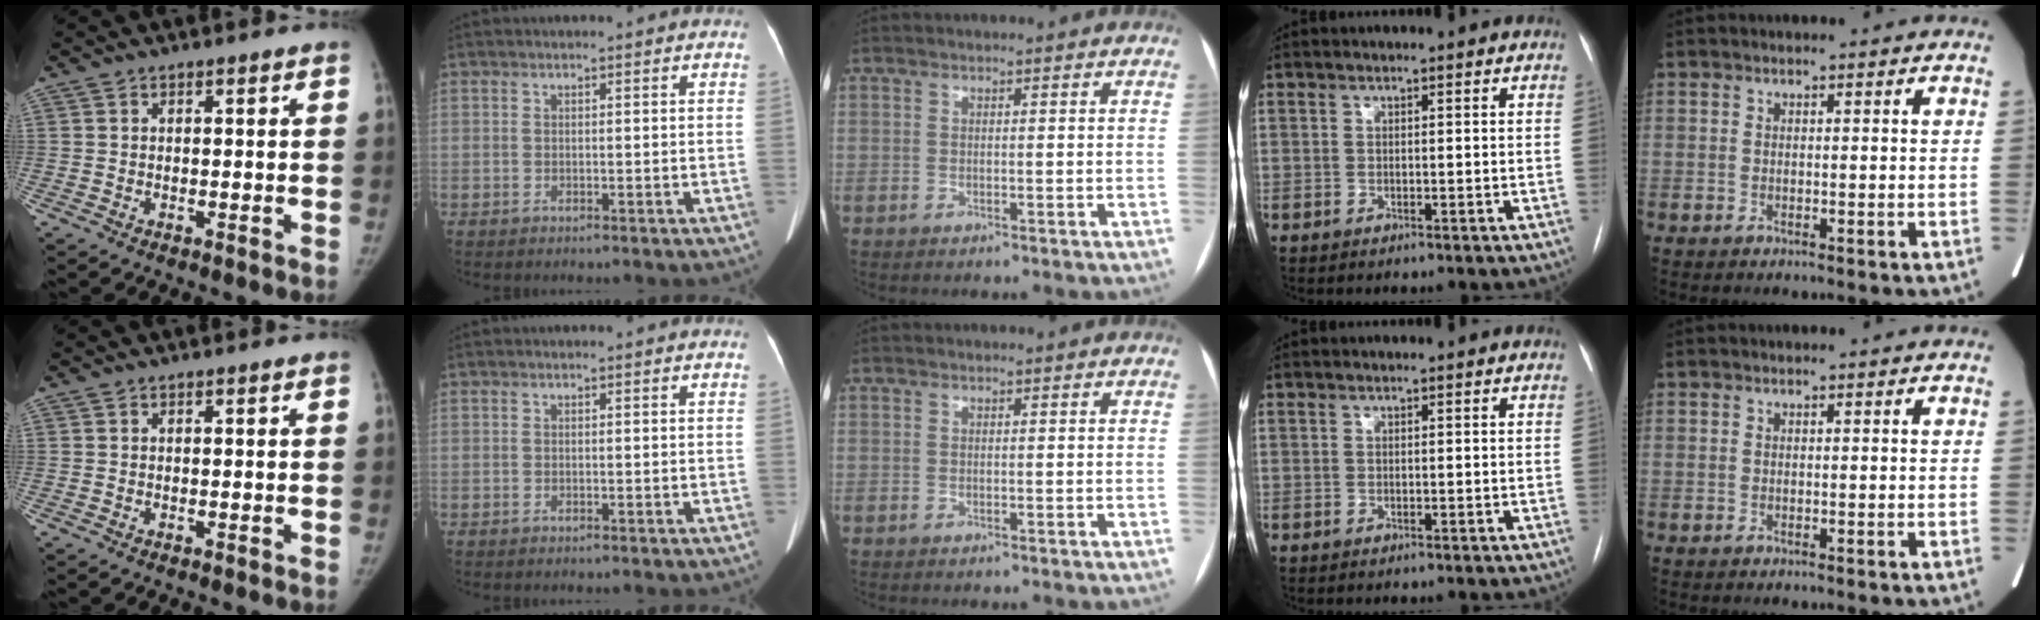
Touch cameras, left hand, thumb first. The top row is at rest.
{}